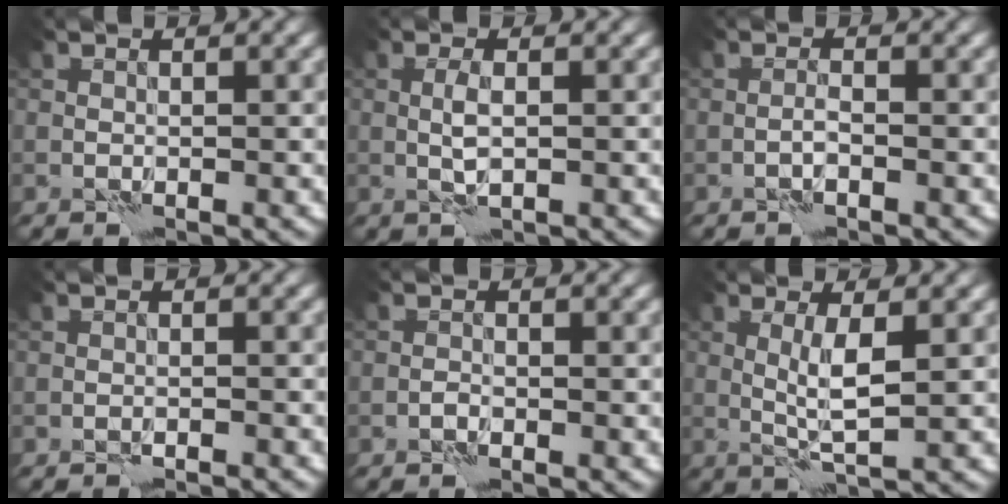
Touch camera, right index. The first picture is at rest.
{"total": 1.7, "force": [0.0, 0.5, 1.6], "torque": [-0.037, 0.000, -0.001]}
{"total": 0.9, "force": [-0.6, 0.0, 0.7], "torque": [-0.014, 0.005, -0.016]}
{"total": 1.2, "force": [-1.1, 0.0, 0.3], "torque": [-0.001, 0.004, -0.020]}
{"total": 0.6, "force": [-0.5, 0.2, 0.3], "torque": [-0.003, 0.004, -0.013]}
{"total": 2.8, "force": [0.5, 0.2, 2.7], "torque": [-0.056, 0.000, 0.009]}